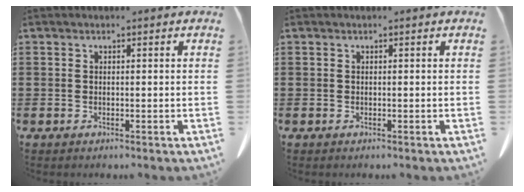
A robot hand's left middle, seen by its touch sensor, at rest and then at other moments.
{"total": 0.0}